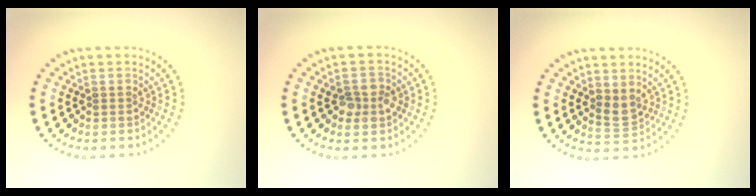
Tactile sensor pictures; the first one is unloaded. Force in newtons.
{"total": 2.4, "press": 2.4, "slide": 0.1}
{"total": 1.8, "press": 1.5, "slide": 1.1}